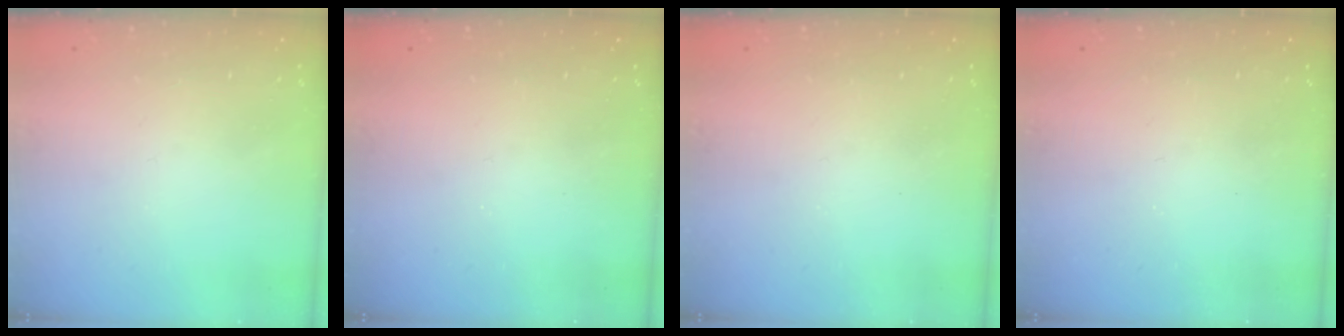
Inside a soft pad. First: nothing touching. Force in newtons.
{"total": 0.0}
{"total": 0.0}
{"total": 0.0}